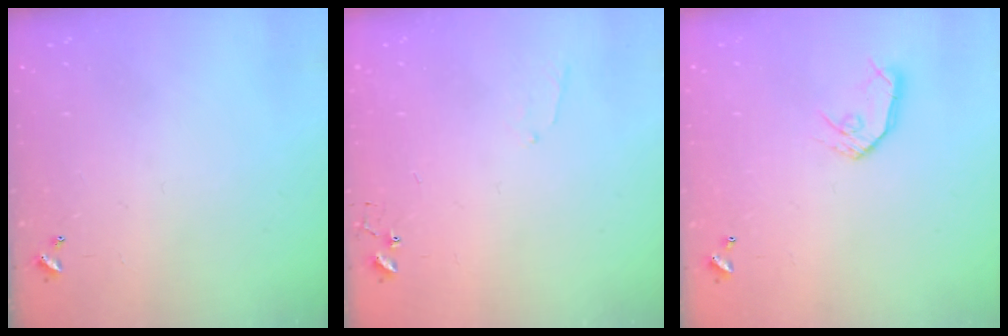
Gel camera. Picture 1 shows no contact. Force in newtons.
{"total": 5.1, "press": 5.1, "slide": 0.5}
{"total": 8.8, "press": 8.8, "slide": 0.6}